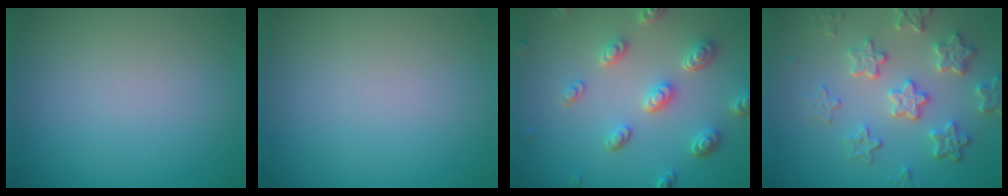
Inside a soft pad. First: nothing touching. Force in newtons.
{"total": 0.0}
{"total": 4.8, "press": 3.7, "slide": 3.1}
{"total": 5.6, "press": 4.4, "slide": 3.6}